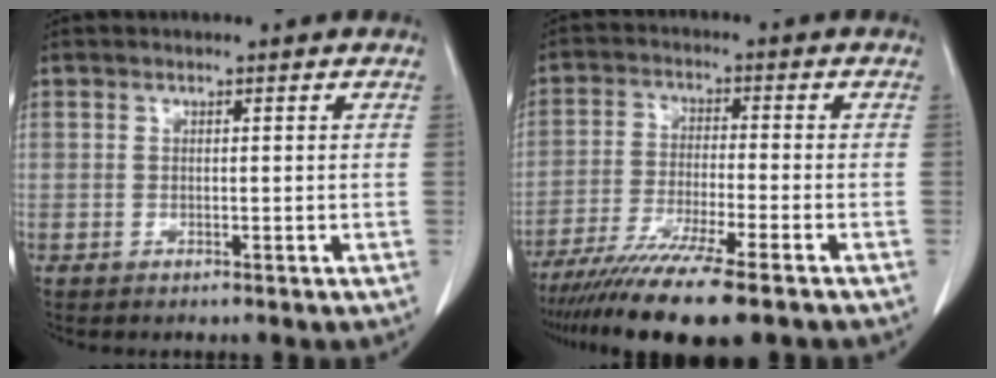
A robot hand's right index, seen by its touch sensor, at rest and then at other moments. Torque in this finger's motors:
{"motor_torque": [1.09, -1.05, 0.87, 0.21]}